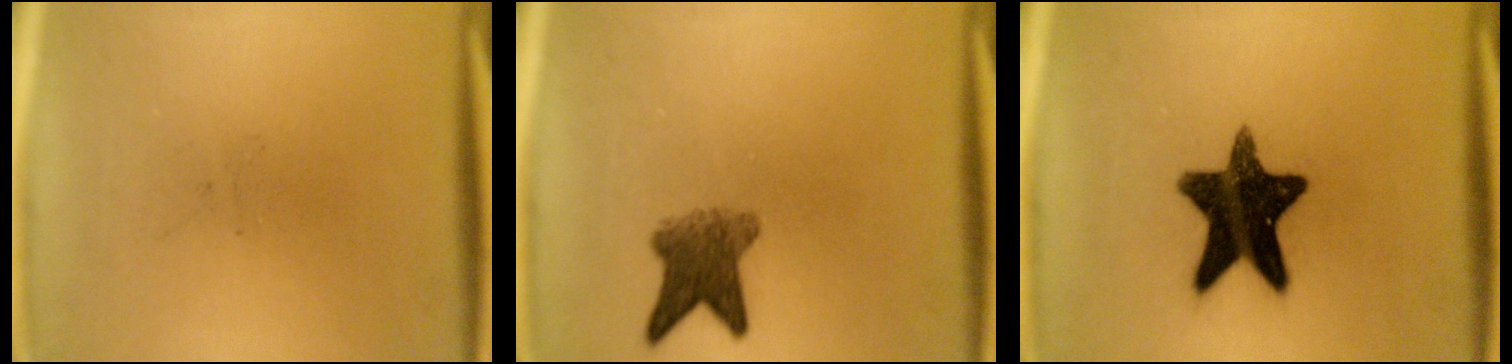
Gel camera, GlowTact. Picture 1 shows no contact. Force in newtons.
{"total": 5.2}
{"total": 14.9}